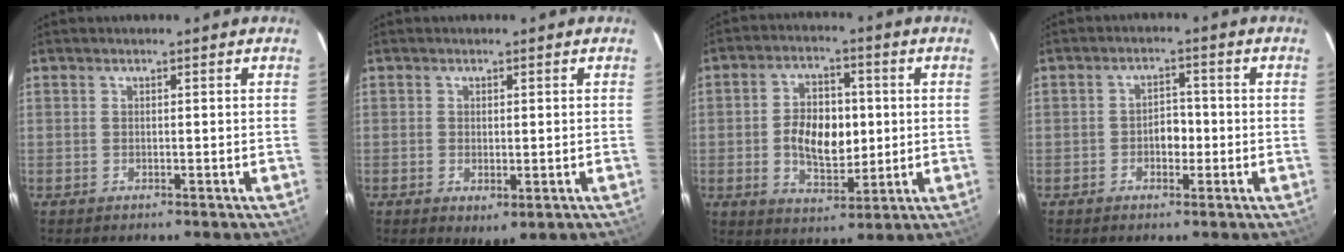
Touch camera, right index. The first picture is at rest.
{"total": 3.0, "force": [-0.6, 1.8, 2.3], "torque": [-0.040, -0.012, -0.006]}
{"total": 10.7, "force": [-0.2, 6.4, 8.5], "torque": [-0.155, 0.013, 0.004]}
{"total": 3.5, "force": [-1.0, 2.4, 2.3], "torque": [-0.038, 0.010, -0.015]}